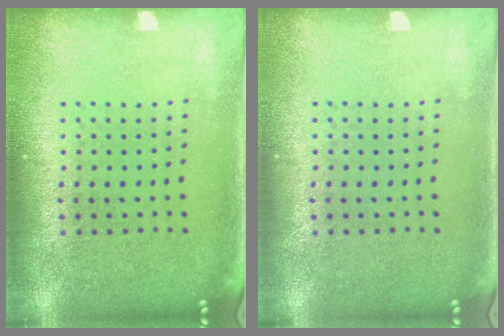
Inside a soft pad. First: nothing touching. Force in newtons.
{"total": 0.0}